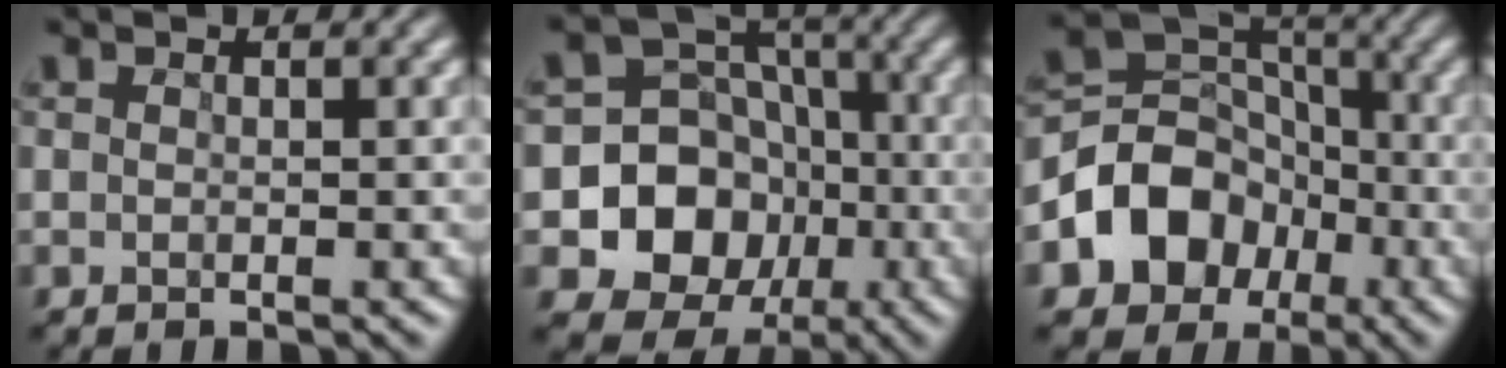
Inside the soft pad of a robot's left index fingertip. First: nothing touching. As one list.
[{"total": 10.7, "force": [-2.9, 9.4, 4.2], "torque": [-0.082, 0.004, -0.072]}, {"total": 7.7, "force": [-3.1, 6.0, 3.7], "torque": [-0.052, 0.006, -0.056]}]